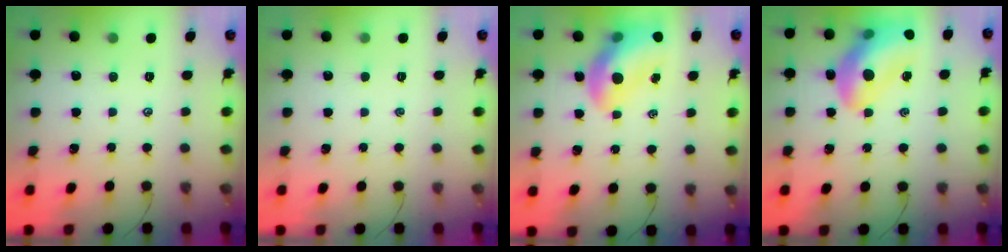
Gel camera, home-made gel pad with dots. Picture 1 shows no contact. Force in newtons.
{"total": 0.0}
{"total": 13.6, "press": 13.1, "slide": 3.9}
{"total": 19.5, "press": 19.2, "slide": 3.5}